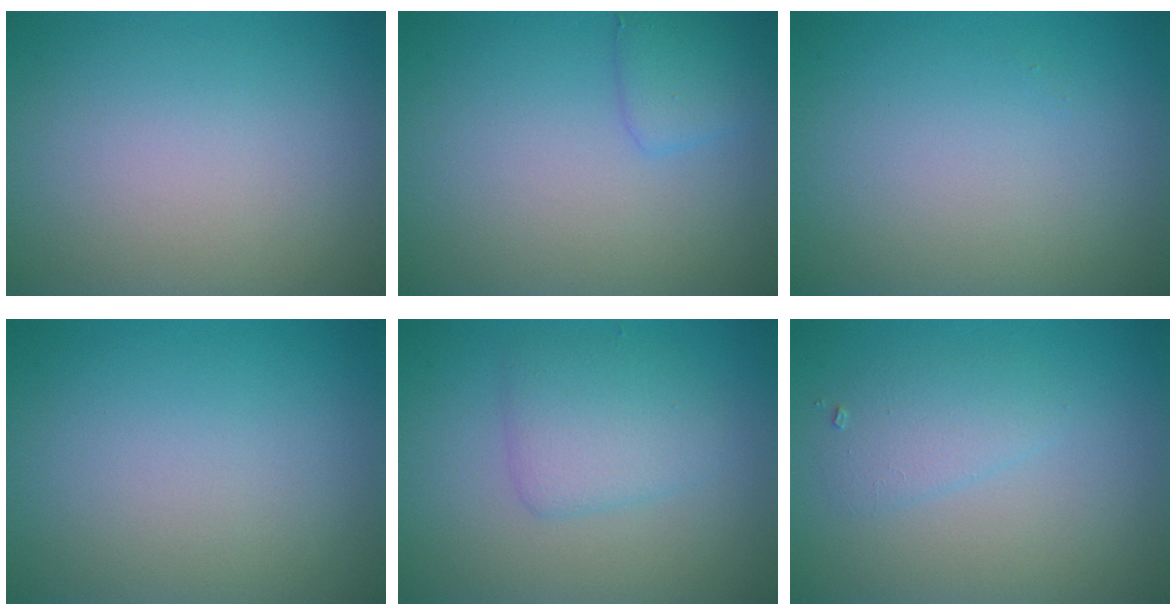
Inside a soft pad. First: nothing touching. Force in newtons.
{"total": 1.7, "press": 1.7, "slide": 0.1}
{"total": 0.0}
{"total": 0.0}
{"total": 3.0, "press": 3.0, "slide": 0.1}
{"total": 2.0, "press": 2.0, "slide": 0.1}